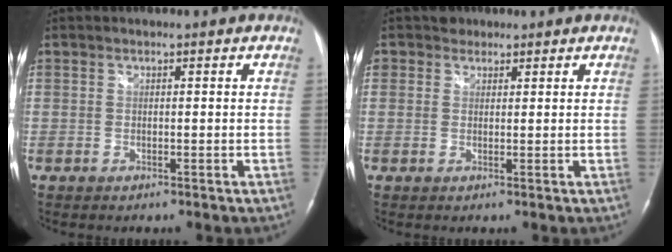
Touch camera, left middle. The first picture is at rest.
{"total": 2.0, "force": [1.1, 1.7, 0.1], "torque": [0.003, 0.006, 0.014]}